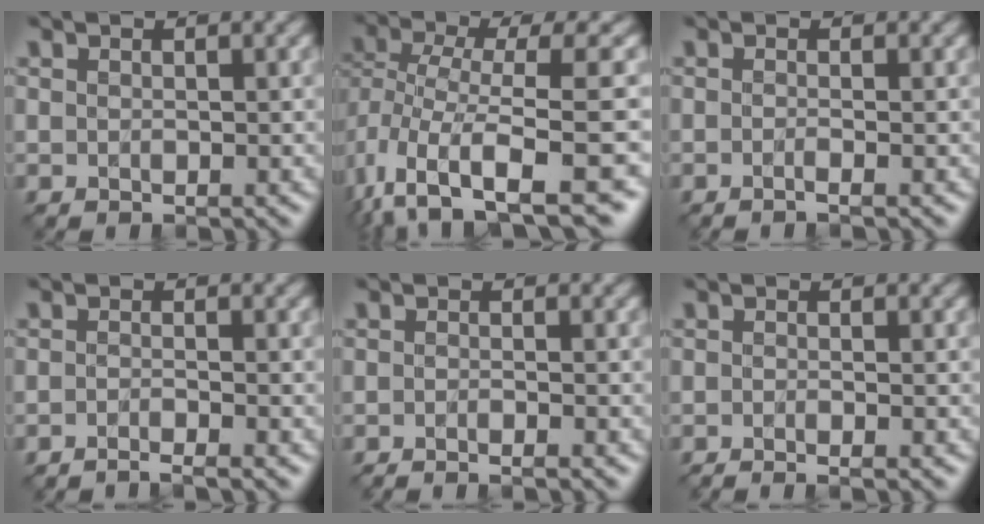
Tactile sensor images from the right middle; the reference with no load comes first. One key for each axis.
{"total": 8.8, "fx": -3.6, "fy": 3.9, "fz": 7.0, "tx": -0.137, "ty": -0.013, "tz": -0.057}
{"total": 1.4, "fx": -0.5, "fy": 0.5, "fz": 1.2, "tx": -0.011, "ty": -0.011, "tz": -0.018}
{"total": 2.1, "fx": -1.5, "fy": 0.4, "fz": 1.4, "tx": -0.008, "ty": -0.005, "tz": -0.038}
{"total": 2.3, "fx": -1.5, "fy": 0.5, "fz": 1.7, "tx": -0.011, "ty": -0.007, "tz": -0.032}
{"total": 2.4, "fx": -1.3, "fy": 0.7, "fz": 1.9, "tx": -0.010, "ty": -0.007, "tz": -0.029}